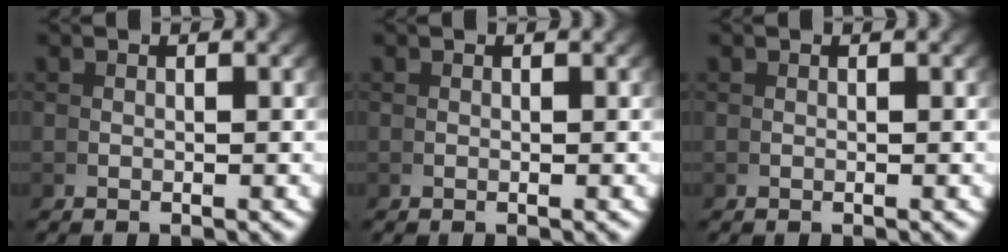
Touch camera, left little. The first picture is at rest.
{"total": 0.0}
{"total": 0.0}